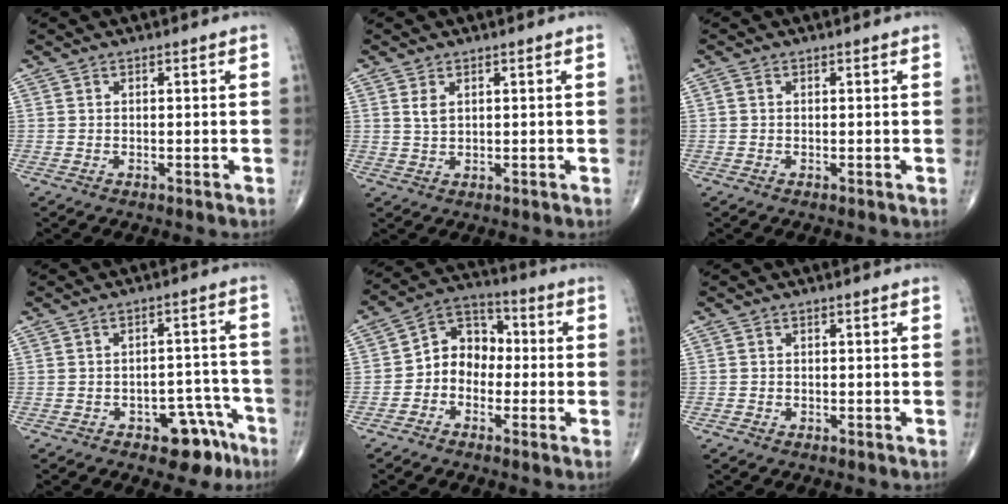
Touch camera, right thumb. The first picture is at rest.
{"total": 2.1, "force": [0.9, 1.2, 1.5], "torque": [-0.029, 0.001, 0.024]}
{"total": 0.6, "force": [0.1, 0.5, 0.4], "torque": [-0.008, 0.001, 0.000]}
{"total": 8.4, "force": [-5.0, 4.6, 4.9], "torque": [-0.025, 0.047, -0.063]}
{"total": 8.7, "force": [-1.5, 7.1, 4.9], "torque": [-0.044, 0.041, -0.044]}
{"total": 0.7, "force": [-0.3, 0.6, 0.0], "torque": [0.005, 0.004, -0.009]}